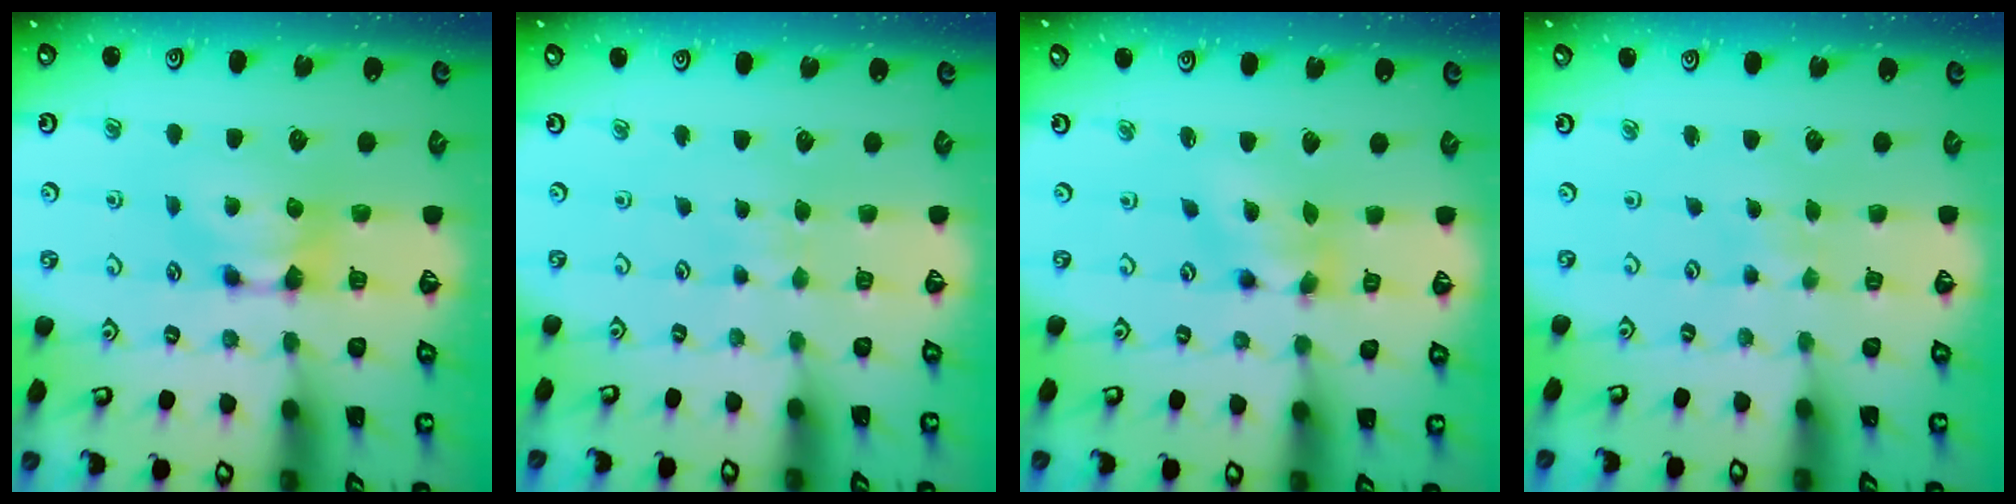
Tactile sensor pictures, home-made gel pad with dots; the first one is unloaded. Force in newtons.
{"total": 3.6, "press": 3.6, "slide": 0.4}
{"total": 2.9, "press": 2.4, "slide": 1.6}
{"total": 5.7, "press": 5.7, "slide": 0.2}